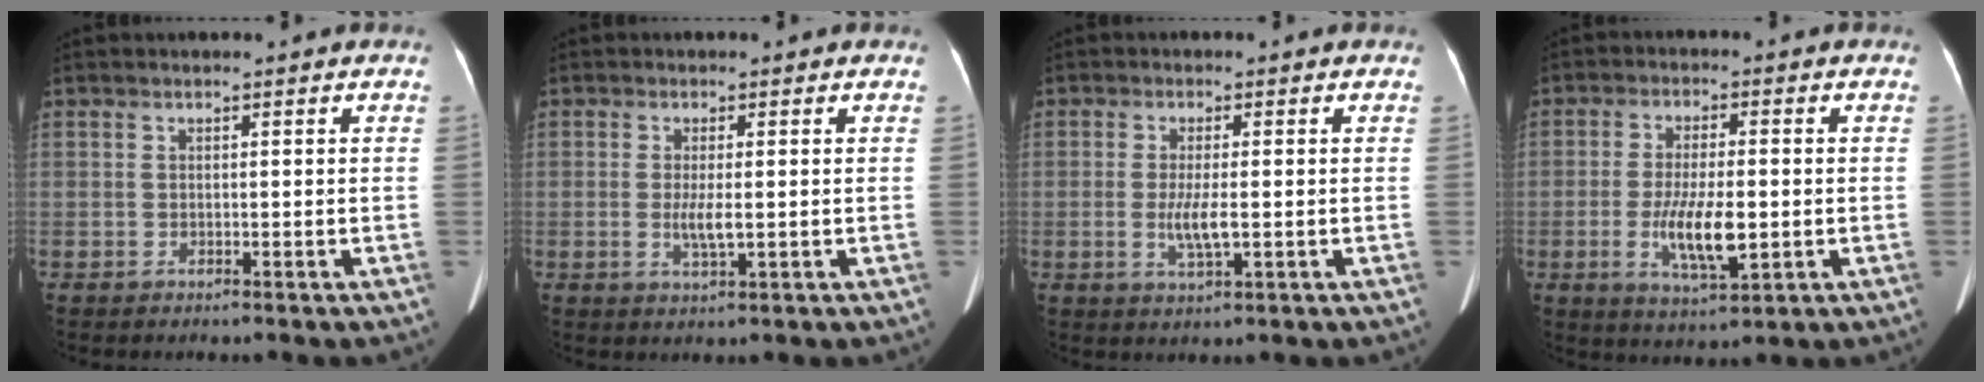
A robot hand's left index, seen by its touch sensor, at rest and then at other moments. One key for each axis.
{"total": 3.0, "fx": -0.3, "fy": 0.5, "fz": 2.9, "tx": -0.061, "ty": -0.006, "tz": -0.003}
{"total": 4.0, "fx": -0.6, "fy": 0.7, "fz": 3.9, "tx": -0.082, "ty": -0.007, "tz": -0.009}
{"total": 8.4, "fx": -1.7, "fy": 2.2, "fz": 7.9, "tx": -0.153, "ty": -0.012, "tz": -0.026}